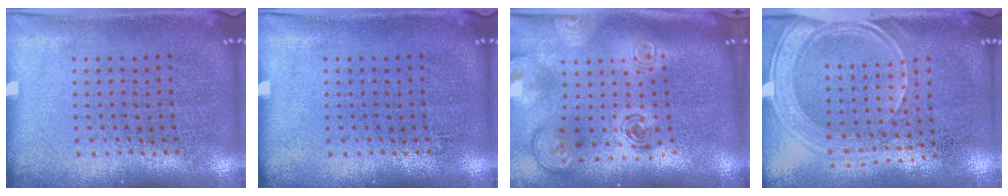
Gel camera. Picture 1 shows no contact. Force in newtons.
{"total": 0.0}
{"total": 3.0, "press": 2.1, "slide": 2.1}
{"total": 1.9, "press": 1.6, "slide": 1.0}